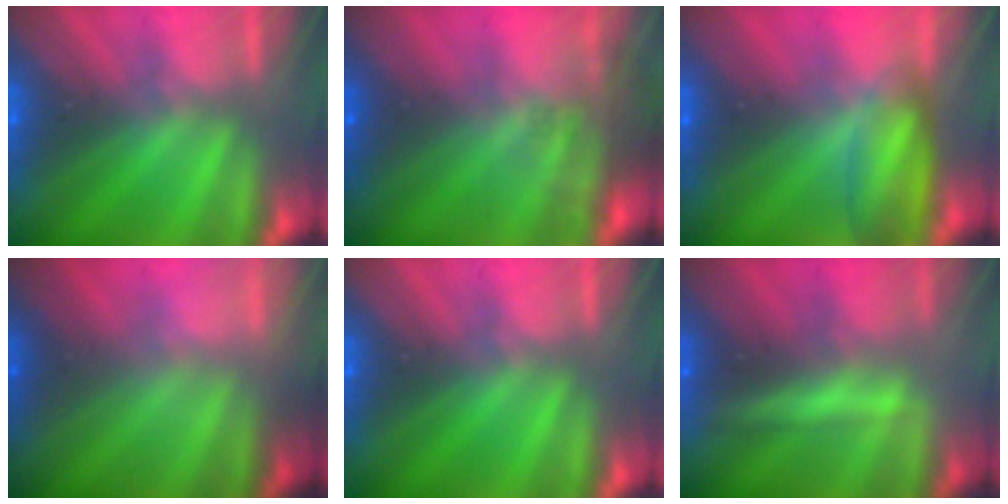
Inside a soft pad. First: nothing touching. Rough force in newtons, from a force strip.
{"total": 8.6}
{"total": 7.1}
{"total": 2.4}
{"total": 0.0}
{"total": 2.0}